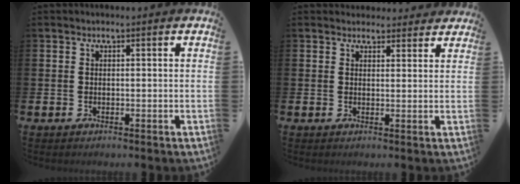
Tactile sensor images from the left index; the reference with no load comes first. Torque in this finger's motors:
{"motor_torque": [0.99, -1.14, 0.35, 0.03]}